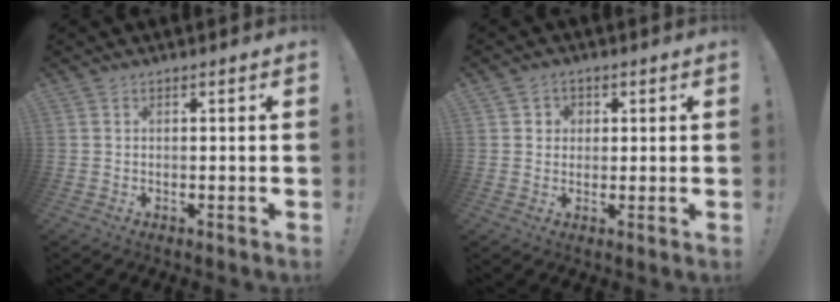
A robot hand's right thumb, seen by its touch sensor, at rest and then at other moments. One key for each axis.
{"total": 3.2, "fx": 0.7, "fy": 3.1, "fz": 0.7, "tx": -0.007, "ty": -0.002, "tz": 0.011}